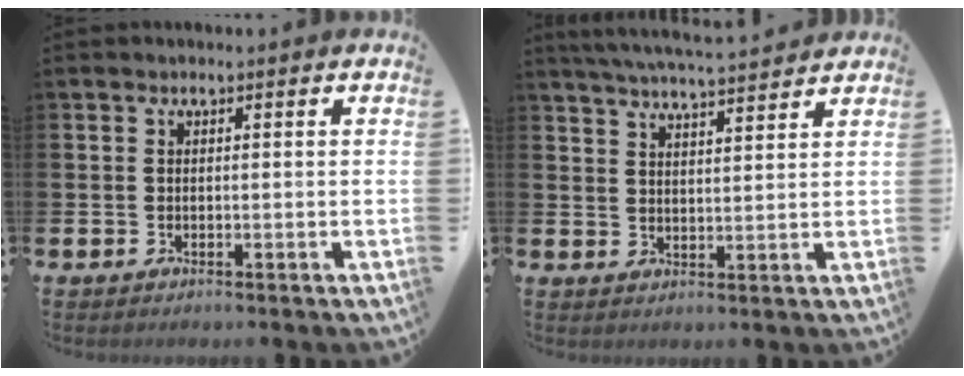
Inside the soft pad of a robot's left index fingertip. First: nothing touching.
{"total": 5.5, "force": [5.4, 0.0, 1.3], "torque": [-0.038, -0.031, 0.096]}